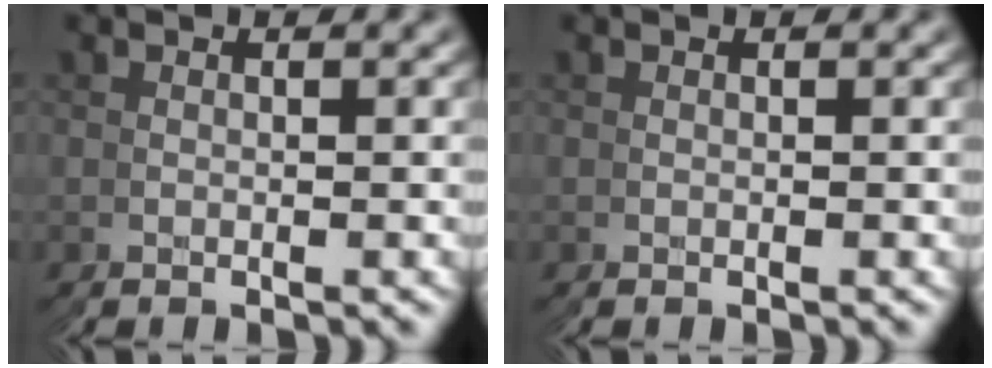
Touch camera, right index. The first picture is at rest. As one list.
[{"total": 0.0}]